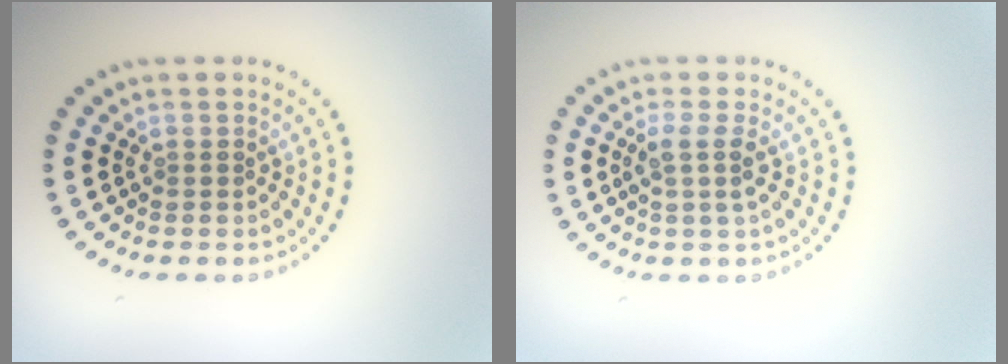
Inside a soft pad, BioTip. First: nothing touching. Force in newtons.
{"total": 1.9, "press": 1.6, "slide": 1.1}